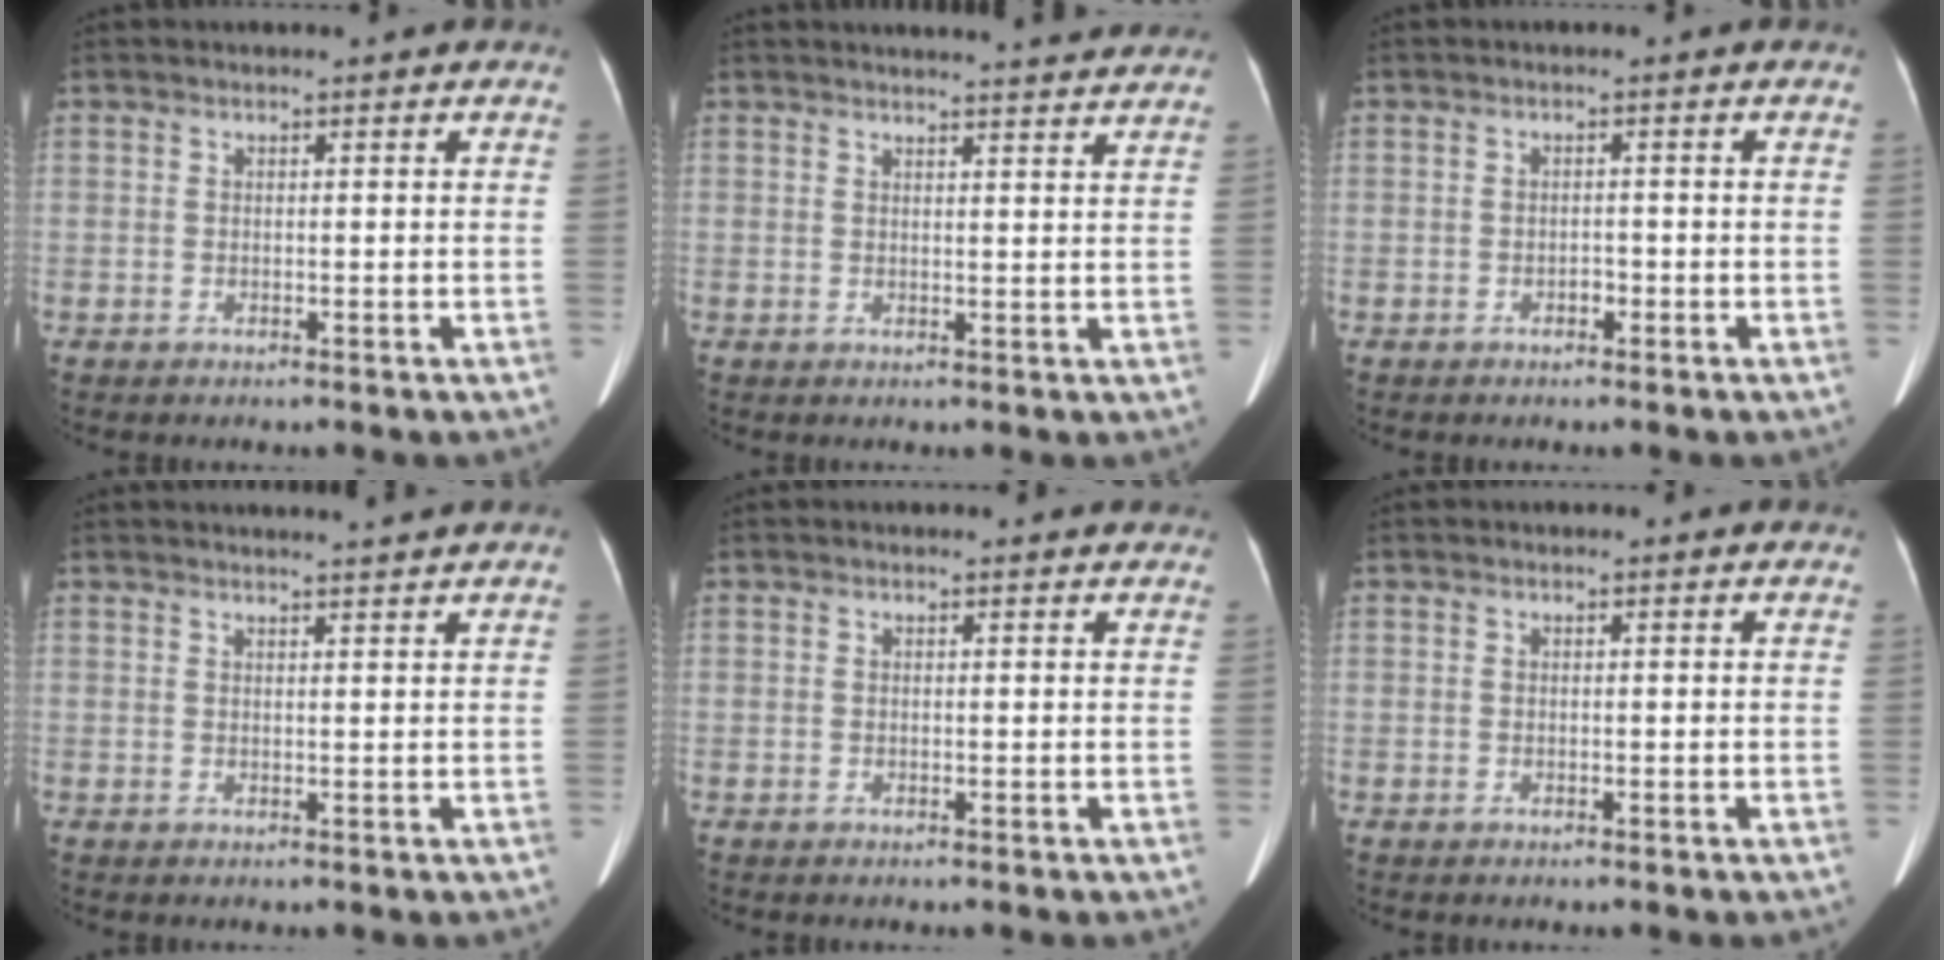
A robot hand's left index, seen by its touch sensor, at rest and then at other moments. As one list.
[{"total": 9.0, "force": [8.6, 0.1, 2.7], "torque": [-0.035, 0.002, 0.090]}, {"total": 1.0, "force": [-0.6, 0.6, 0.5], "torque": [-0.008, 0.003, -0.009]}, {"total": 4.7, "force": [4.3, -0.7, 1.6], "torque": [-0.022, 0.008, 0.049]}, {"total": 2.7, "force": [2.6, 0.7, 0.4], "torque": [-0.007, 0.003, 0.016]}, {"total": 0.9, "force": [0.8, 0.3, 0.1], "torque": [-0.012, -0.001, 0.001]}]